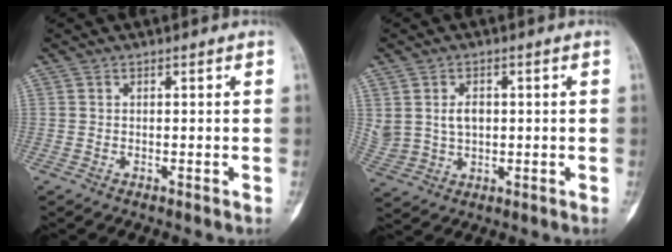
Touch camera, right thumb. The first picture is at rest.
{"total": 6.3, "force": [1.2, 4.7, 4.1], "torque": [-0.070, -0.002, 0.035]}